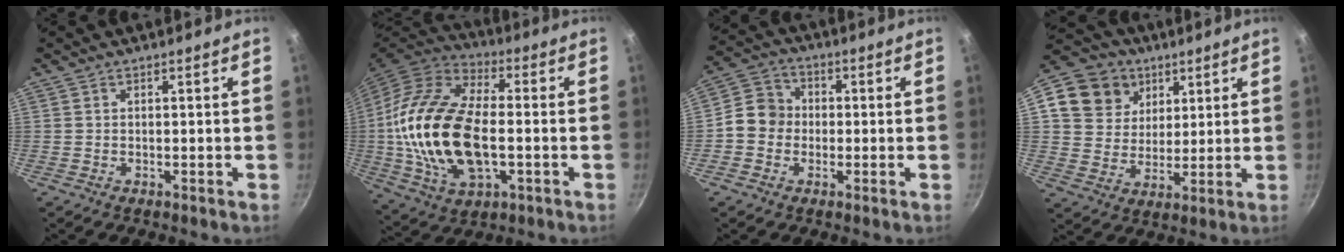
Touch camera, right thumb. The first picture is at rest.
{"total": 23.4, "force": [-1.7, 12.9, 19.4], "torque": [-0.381, 0.023, -0.033]}
{"total": 7.4, "force": [-0.9, 6.6, 3.3], "torque": [-0.026, 0.017, -0.037]}
{"total": 13.8, "force": [6.1, 11.3, 5.1], "torque": [-0.068, -0.009, 0.102]}